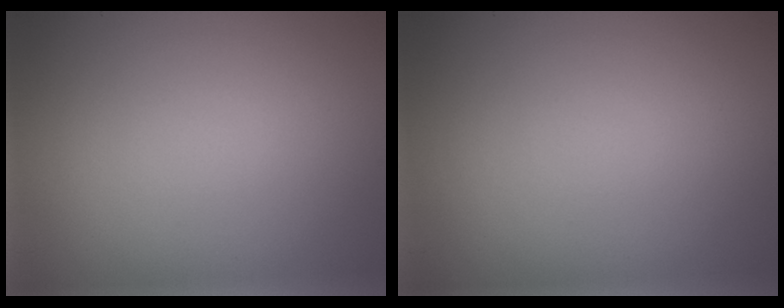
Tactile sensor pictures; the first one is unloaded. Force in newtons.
{"total": 0.0}